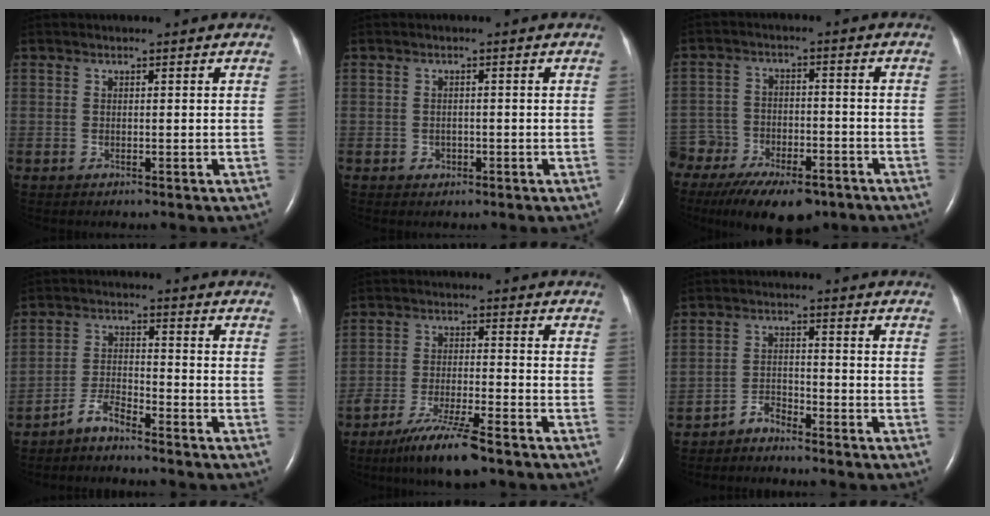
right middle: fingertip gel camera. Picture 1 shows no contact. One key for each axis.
{"total": 1.2, "fx": -0.5, "fy": 1.0, "fz": 0.4, "tx": -0.008, "ty": 0.003, "tz": -0.005}
{"total": 17.1, "fx": -12.6, "fy": 7.4, "fz": 8.8, "tx": -0.182, "ty": -0.014, "tz": -0.194}
{"total": 4.0, "fx": -3.6, "fy": 0.6, "fz": 1.6, "tx": -0.038, "ty": -0.008, "tz": -0.072}
{"total": 9.3, "fx": -6.8, "fy": 0.8, "fz": 6.2, "tx": -0.119, "ty": -0.024, "tz": -0.123}
{"total": 2.8, "fx": -2.7, "fy": 0.7, "fz": 0.5, "tx": -0.012, "ty": -0.004, "tz": -0.050}